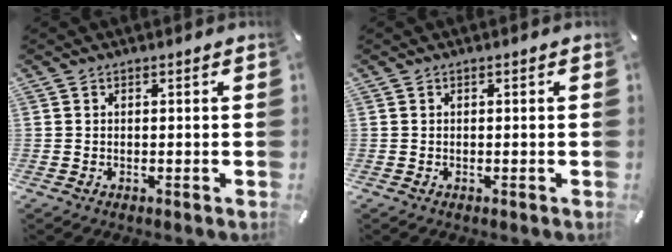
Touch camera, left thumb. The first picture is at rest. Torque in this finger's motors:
{"motor_torque": [0.03, 0.02, -0.06, 0.07, 0.00]}